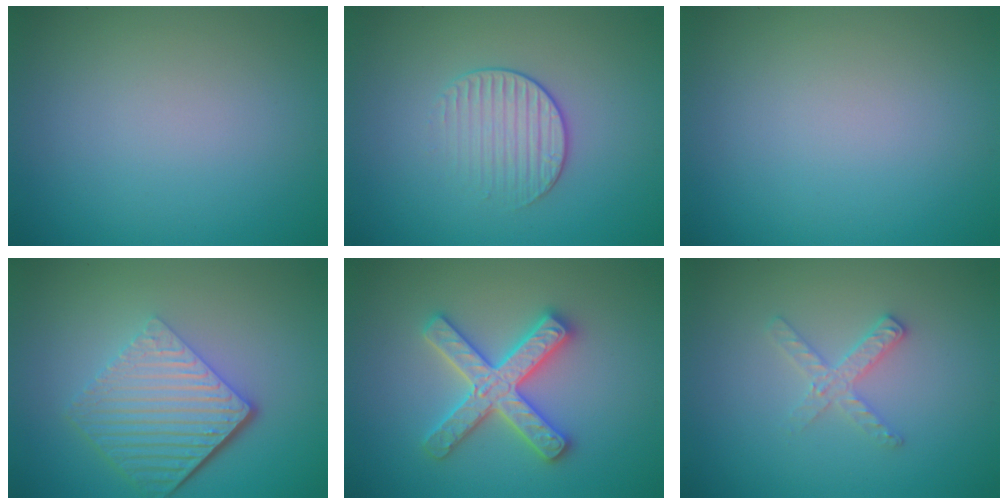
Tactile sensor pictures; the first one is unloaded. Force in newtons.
{"total": 2.0, "press": 1.4, "slide": 1.4}
{"total": 0.0}
{"total": 6.6, "press": 4.4, "slide": 4.9}
{"total": 5.1, "press": 5.0, "slide": 0.7}
{"total": 2.0, "press": 2.0, "slide": 0.2}